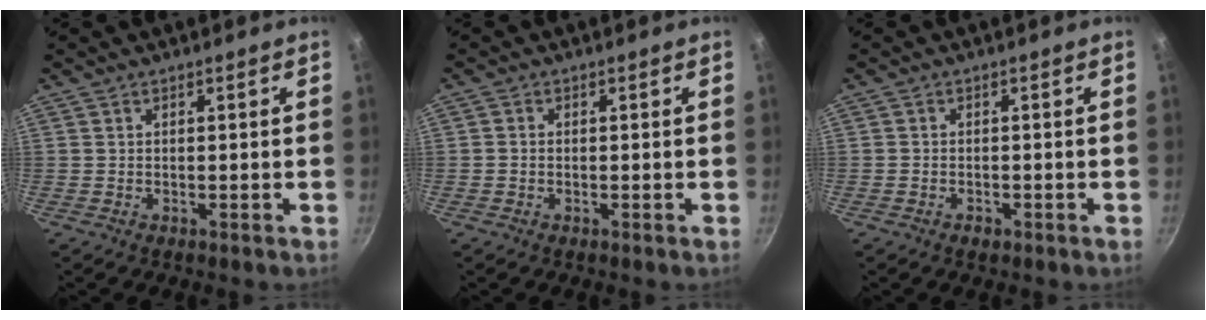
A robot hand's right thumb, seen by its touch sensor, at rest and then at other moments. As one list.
[{"total": 0.9, "force": [-0.2, 0.7, 0.4], "torque": [-0.009, 0.003, -0.006]}, {"total": 1.5, "force": [-0.9, 1.0, 0.7], "torque": [-0.015, 0.005, -0.015]}]